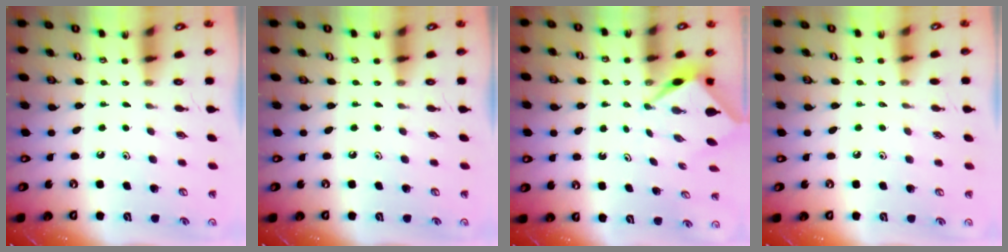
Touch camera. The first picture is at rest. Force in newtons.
{"total": 0.0}
{"total": 2.7, "press": 2.7, "slide": 0.2}
{"total": 2.1, "press": 2.1, "slide": 0.4}